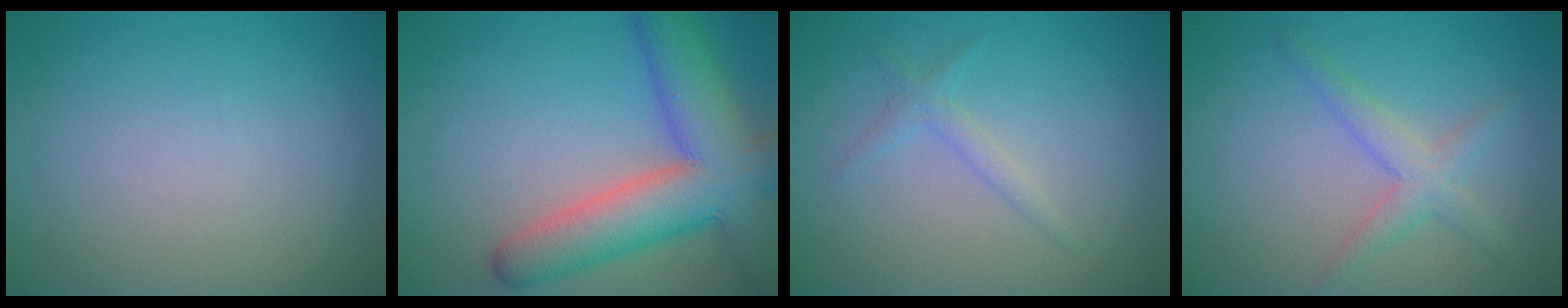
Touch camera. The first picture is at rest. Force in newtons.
{"total": 9.5, "press": 9.5, "slide": 0.6}
{"total": 1.3, "press": 1.3, "slide": 0.0}
{"total": 1.9, "press": 1.9, "slide": 0.1}